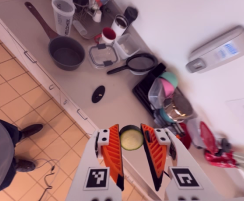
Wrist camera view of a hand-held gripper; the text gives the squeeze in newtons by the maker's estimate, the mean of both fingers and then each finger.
{"total": 7.6, "left": 7.4, "right": 7.9}